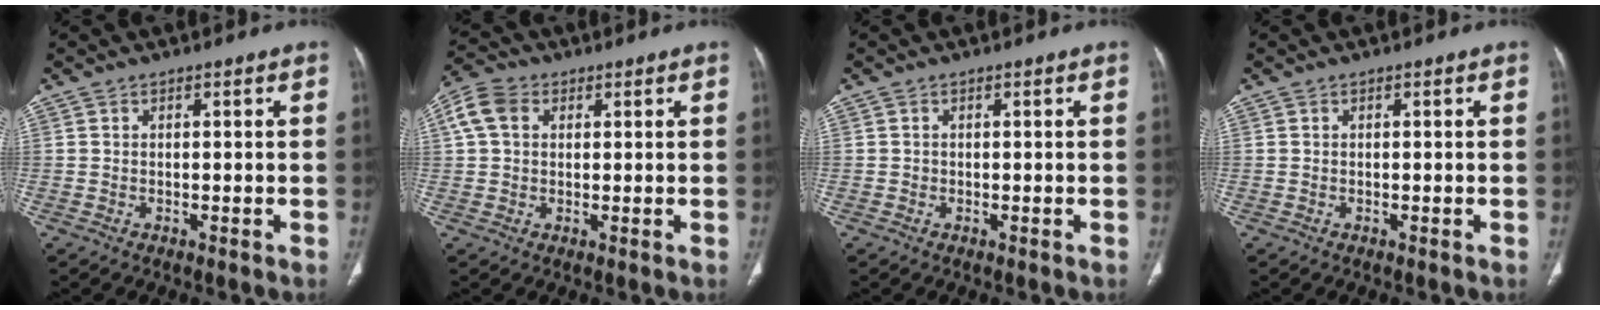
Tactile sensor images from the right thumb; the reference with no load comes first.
{"total": 6.5, "force": [1.9, 4.8, 4.0], "torque": [-0.082, 0.019, 0.032]}
{"total": 0.0}
{"total": 0.0}